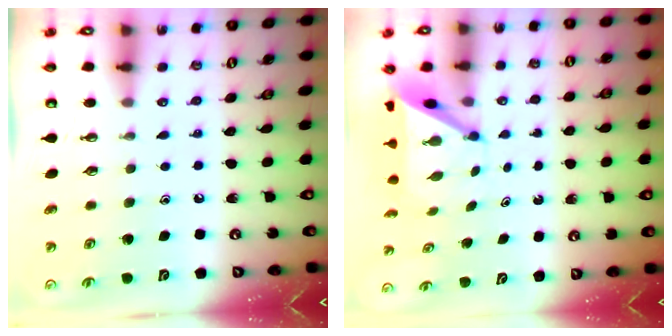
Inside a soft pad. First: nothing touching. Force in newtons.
{"total": 4.9, "press": 4.9, "slide": 0.3}